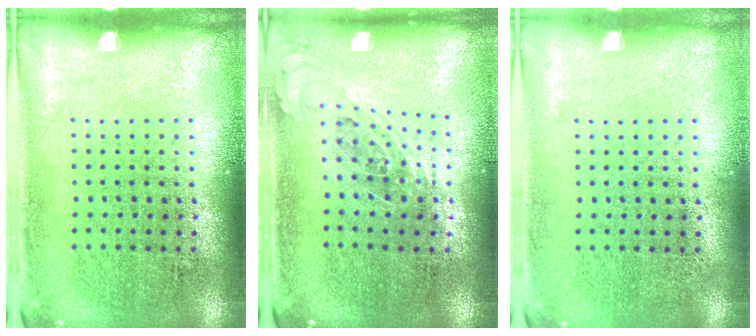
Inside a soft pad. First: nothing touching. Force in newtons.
{"total": 0.7, "press": 0.7, "slide": 0.3}
{"total": 0.0}